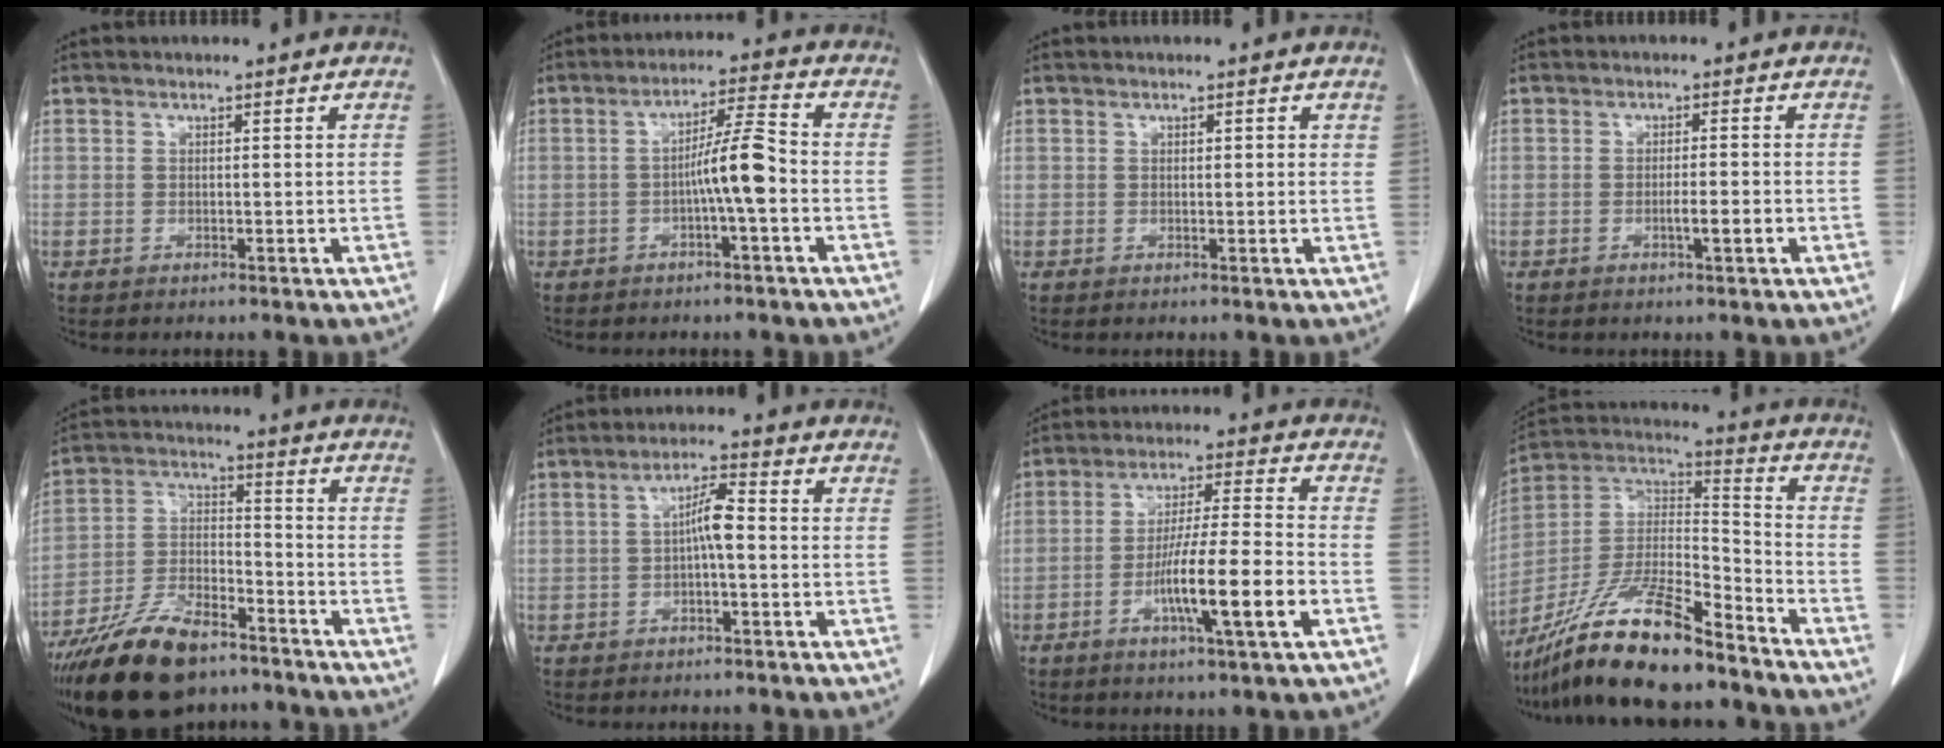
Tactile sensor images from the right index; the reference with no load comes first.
{"total": 6.7, "force": [-1.4, -0.1, 6.5], "torque": [-0.111, 0.016, -0.021]}
{"total": 1.2, "force": [0.5, 0.4, 1.0], "torque": [-0.015, 0.001, 0.004]}
{"total": 2.4, "force": [-0.7, 0.0, 2.3], "torque": [-0.037, 0.000, -0.009]}
{"total": 15.4, "force": [-11.5, 5.6, 8.6], "torque": [-0.172, -0.003, -0.205]}
{"total": 4.2, "force": [-0.3, 0.7, 4.1], "torque": [-0.074, 0.013, -0.004]}
{"total": 12.2, "force": [-4.2, 0.2, 11.5], "torque": [-0.199, -0.005, -0.070]}
{"total": 19.6, "force": [-15.3, 3.2, 11.7], "torque": [-0.248, -0.009, -0.283]}